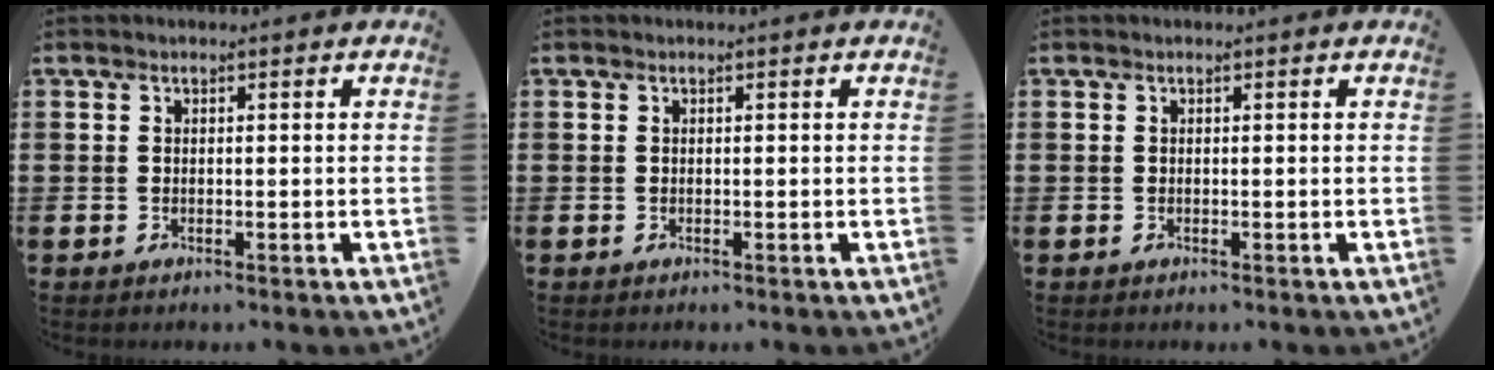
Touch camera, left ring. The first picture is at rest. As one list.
[{"total": 0.0}, {"total": 0.0}]